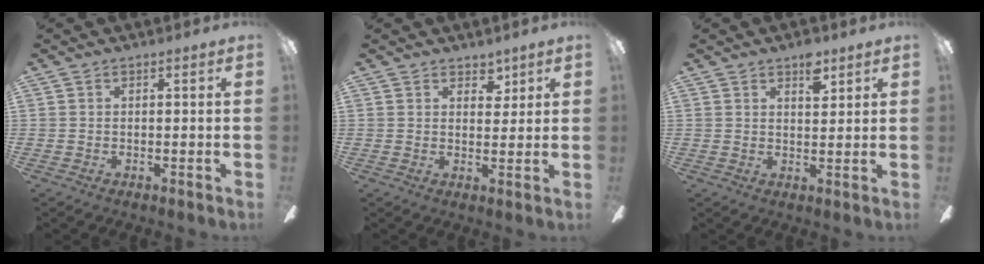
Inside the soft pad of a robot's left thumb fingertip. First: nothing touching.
{"total": 3.8, "force": [2.9, 2.2, 1.2], "torque": [0.002, -0.015, 0.047]}
{"total": 5.7, "force": [3.9, 2.6, 3.2], "torque": [-0.031, -0.020, 0.063]}